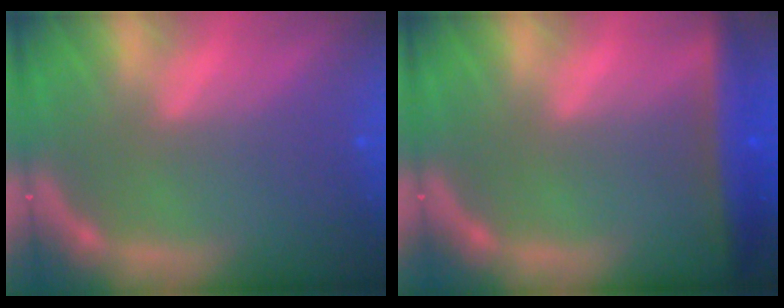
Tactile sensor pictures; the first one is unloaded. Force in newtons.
{"total": 5.0}